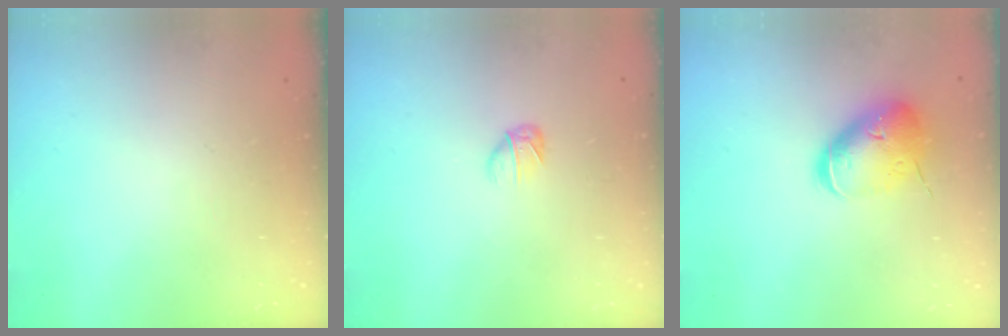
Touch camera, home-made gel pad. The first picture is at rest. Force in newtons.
{"total": 2.7, "press": 2.7, "slide": 0.7}
{"total": 14.1, "press": 14.0, "slide": 2.0}